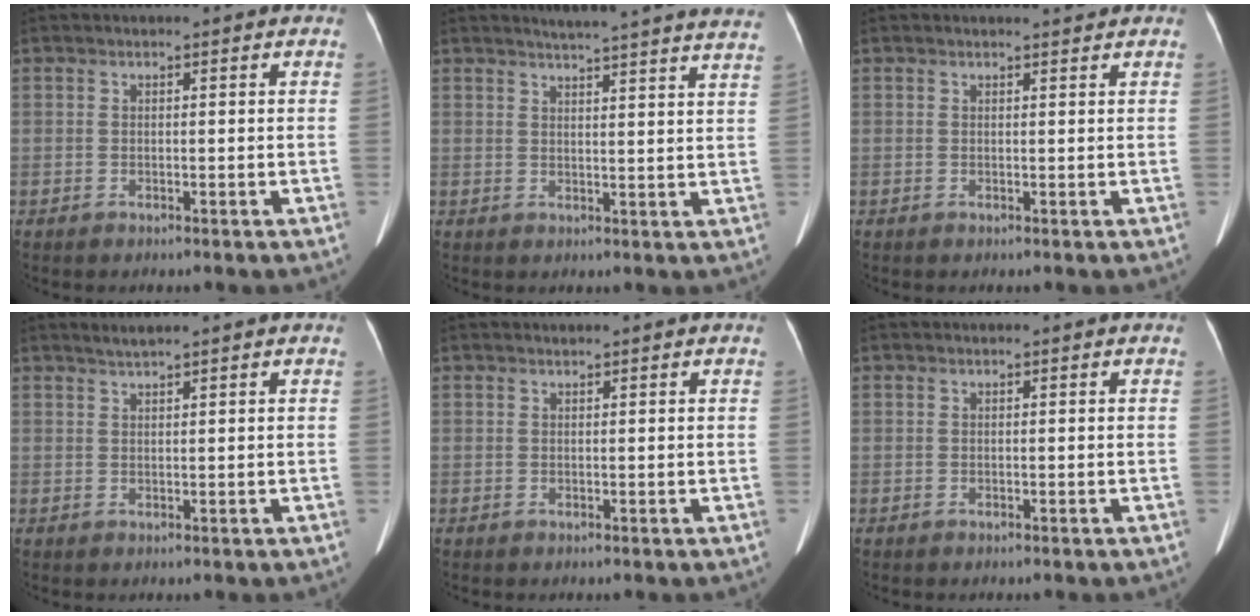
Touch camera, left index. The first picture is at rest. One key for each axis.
{"total": 19.8, "fx": 18.5, "fy": -0.5, "fz": 6.8, "tx": -0.094, "ty": -0.051, "tz": 0.212}
{"total": 0.8, "fx": 0.8, "fy": -0.2, "fz": 0.0, "tx": -0.007, "ty": -0.006, "tz": 0.014}
{"total": 1.7, "fx": 1.4, "fy": -0.4, "fz": 0.7, "tx": -0.017, "ty": 0.006, "tz": 0.032}
{"total": 0.0}
{"total": 0.0}